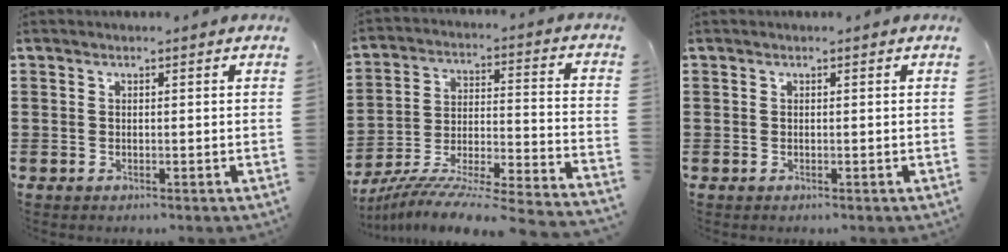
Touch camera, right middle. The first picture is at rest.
{"total": 7.4, "force": [-6.8, -0.8, 2.9], "torque": [-0.049, -0.013, -0.141]}
{"total": 0.0}